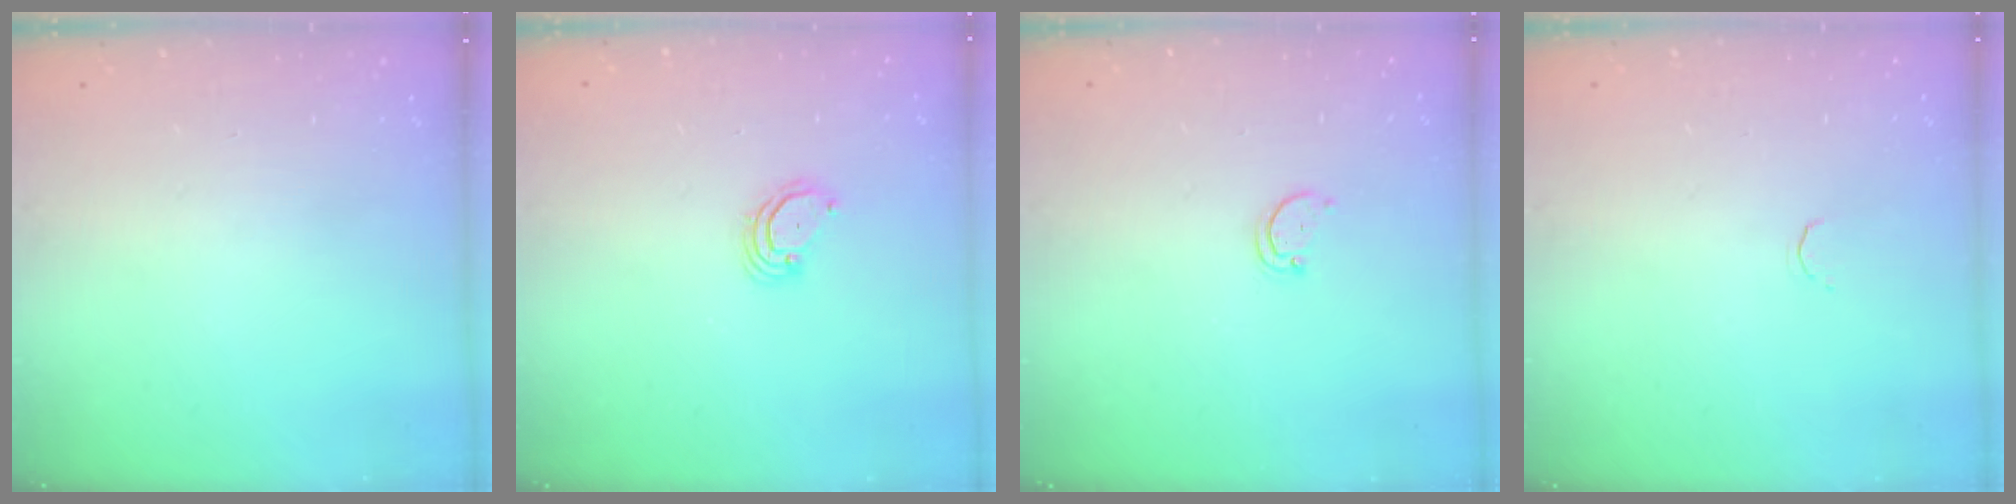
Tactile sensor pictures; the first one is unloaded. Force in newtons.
{"total": 3.5, "press": 3.5, "slide": 0.3}
{"total": 2.6, "press": 2.5, "slide": 0.4}
{"total": 1.7, "press": 1.6, "slide": 0.5}